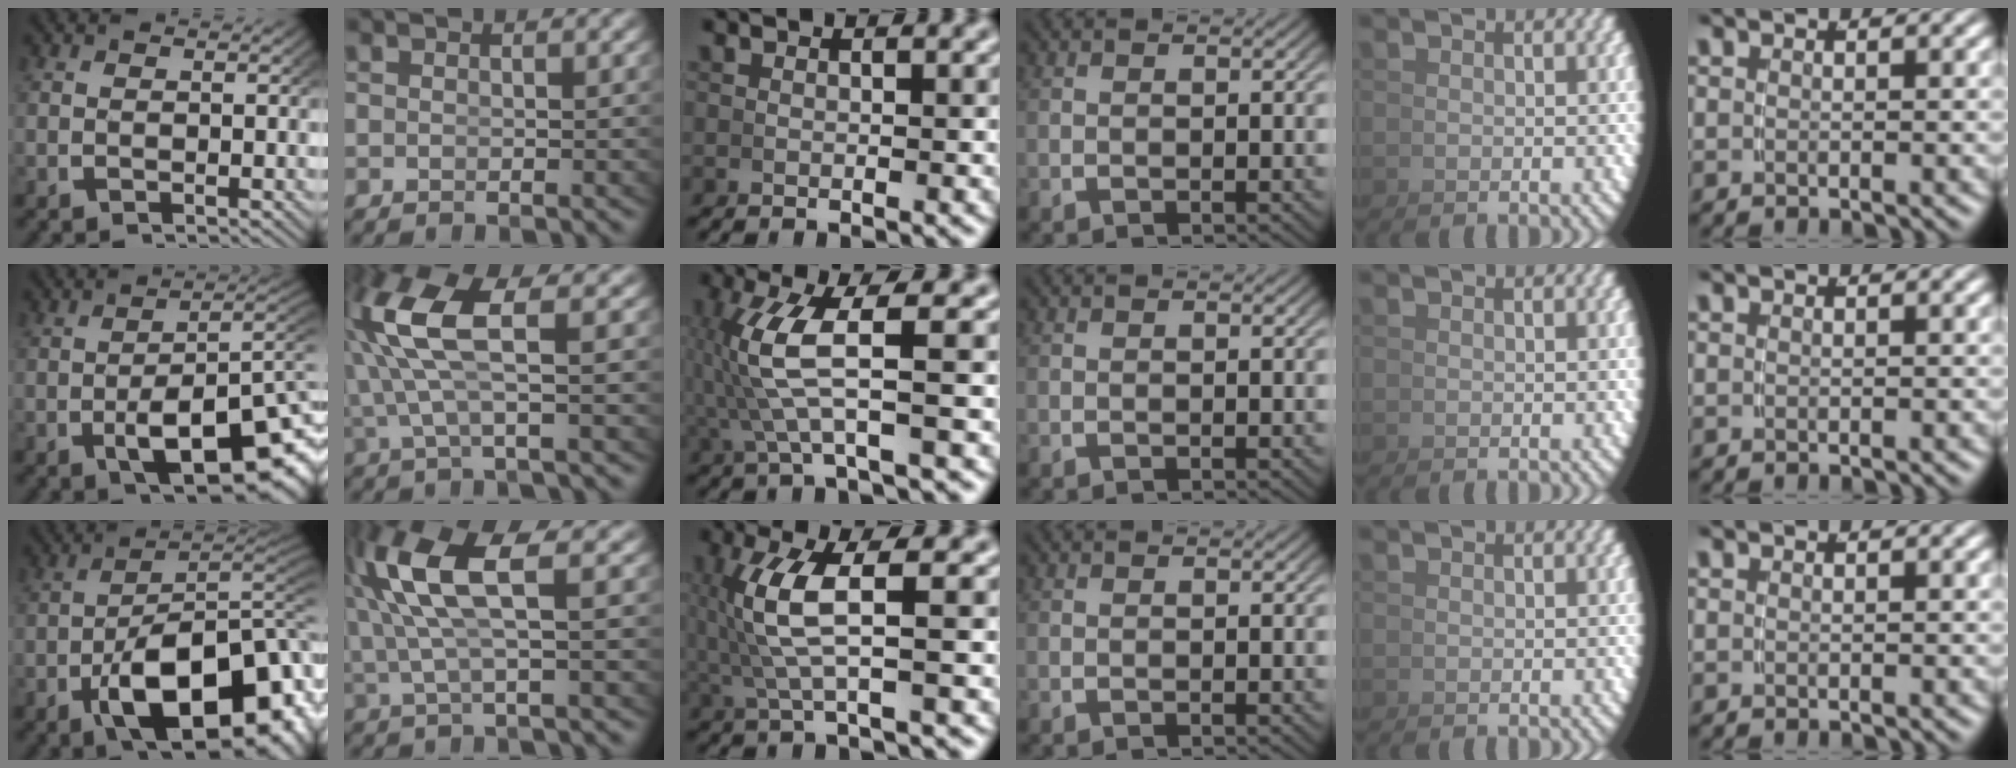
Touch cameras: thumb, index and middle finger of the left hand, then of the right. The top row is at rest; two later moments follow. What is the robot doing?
{"motion": "lift_and_place", "object": "bowl"}